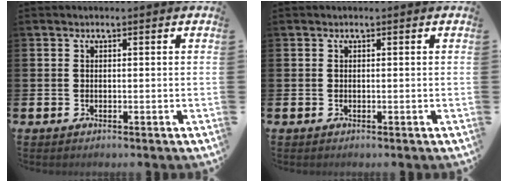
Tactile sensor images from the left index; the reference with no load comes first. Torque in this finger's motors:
{"motor_torque": [0.00, 0.00, 0.00, 0.00]}